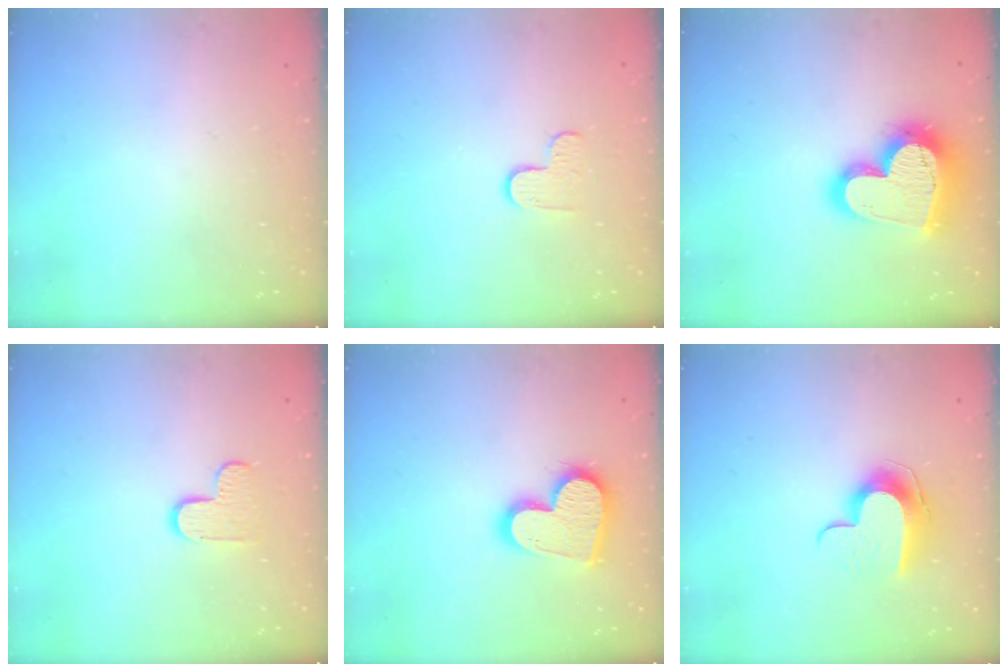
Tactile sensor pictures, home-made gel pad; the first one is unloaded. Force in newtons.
{"total": 3.6, "press": 3.6, "slide": 0.4}
{"total": 22.4, "press": 22.3, "slide": 1.9}
{"total": 7.5, "press": 7.5, "slide": 0.4}
{"total": 17.0, "press": 16.9, "slide": 1.6}
{"total": 10.4, "press": 10.4, "slide": 0.1}